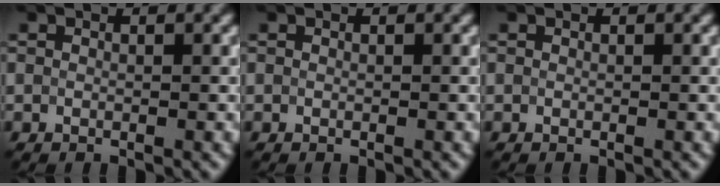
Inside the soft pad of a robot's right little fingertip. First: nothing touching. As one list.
[{"total": 0.0}, {"total": 0.0}]